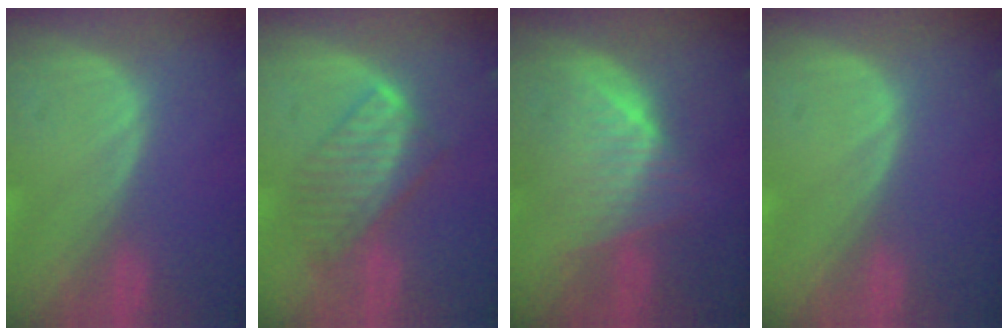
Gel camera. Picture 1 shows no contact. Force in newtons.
{"total": 7.2, "press": 6.6, "slide": 2.9}
{"total": 6.7, "press": 6.2, "slide": 2.5}
{"total": 0.7, "press": 0.0, "slide": 0.7}